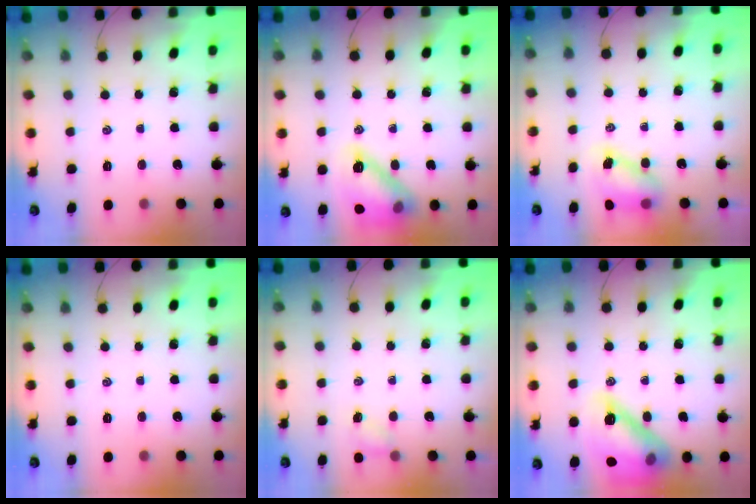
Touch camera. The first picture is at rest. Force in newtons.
{"total": 13.6, "press": 13.6, "slide": 1.0}
{"total": 6.4, "press": 6.3, "slide": 0.8}
{"total": 0.0}
{"total": 2.7, "press": 2.5, "slide": 0.8}
{"total": 18.1, "press": 18.0, "slide": 1.5}